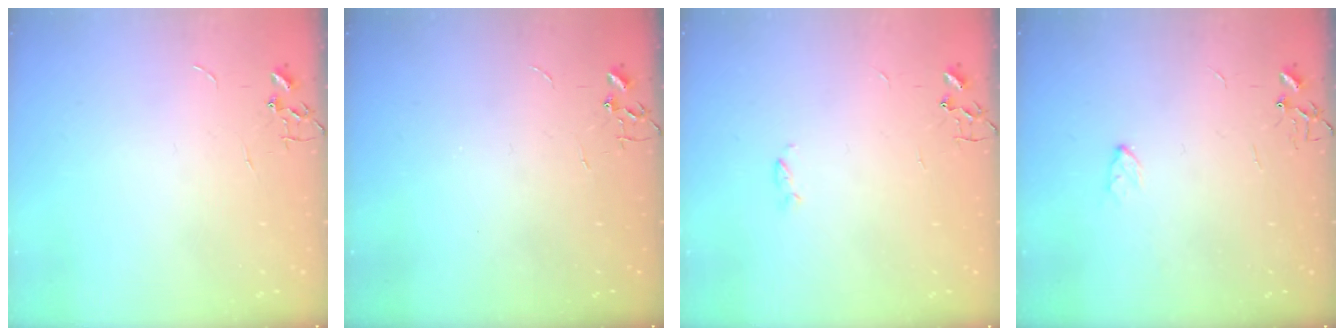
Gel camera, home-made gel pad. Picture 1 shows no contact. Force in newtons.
{"total": 0.0}
{"total": 2.4, "press": 2.4, "slide": 0.5}
{"total": 3.5, "press": 3.5, "slide": 0.5}